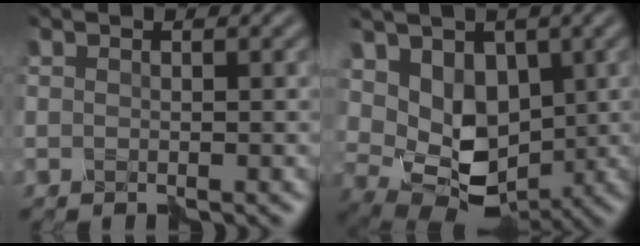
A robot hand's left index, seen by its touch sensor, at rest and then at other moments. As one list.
[{"total": 6.7, "force": [0.3, 4.7, 4.7], "torque": [-0.086, -0.017, 0.010]}]